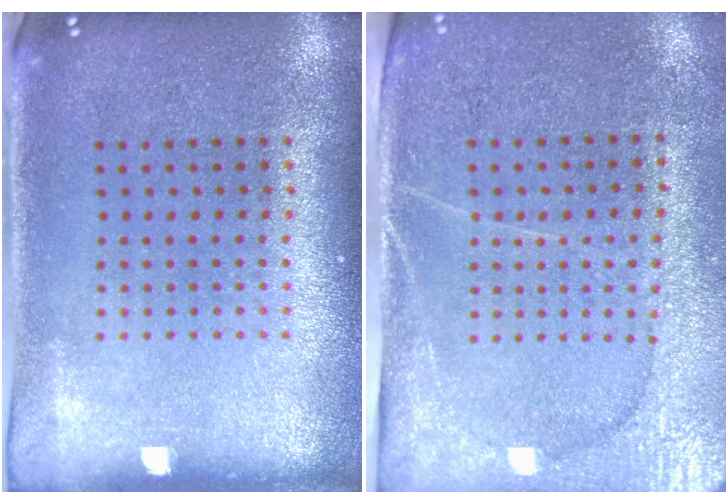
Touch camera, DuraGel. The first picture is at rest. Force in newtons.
{"total": 3.0, "press": 2.8, "slide": 1.1}